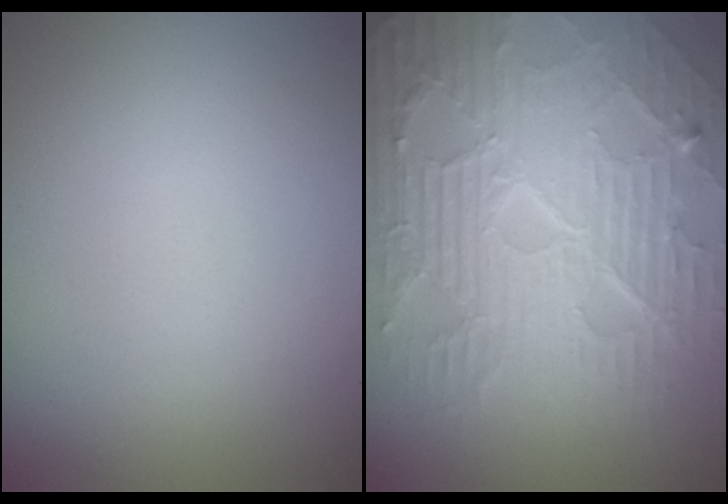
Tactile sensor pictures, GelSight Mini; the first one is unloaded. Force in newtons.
{"total": 10.3, "press": 6.6, "slide": 7.9}